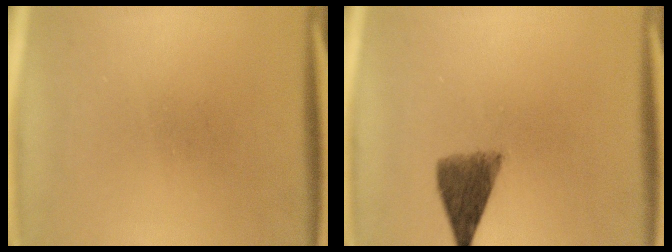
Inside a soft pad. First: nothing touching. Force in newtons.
{"total": 5.8}